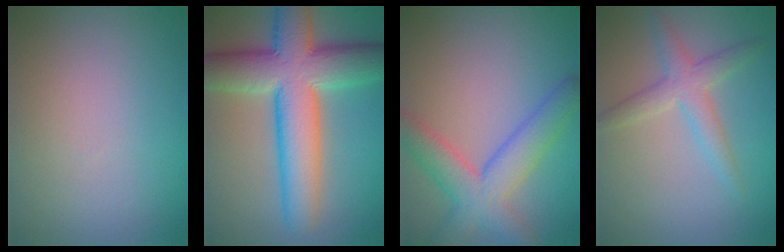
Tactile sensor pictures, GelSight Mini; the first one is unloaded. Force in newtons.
{"total": 10.9, "press": 10.9, "slide": 0.4}
{"total": 5.4, "press": 5.4, "slide": 0.3}
{"total": 2.9, "press": 2.9, "slide": 0.3}